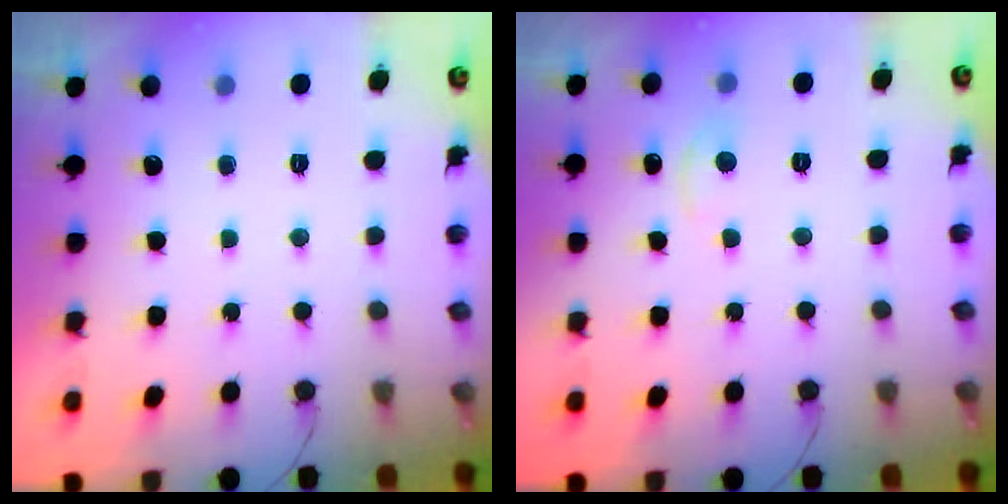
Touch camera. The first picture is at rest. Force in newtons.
{"total": 3.5, "press": 3.5, "slide": 0.5}